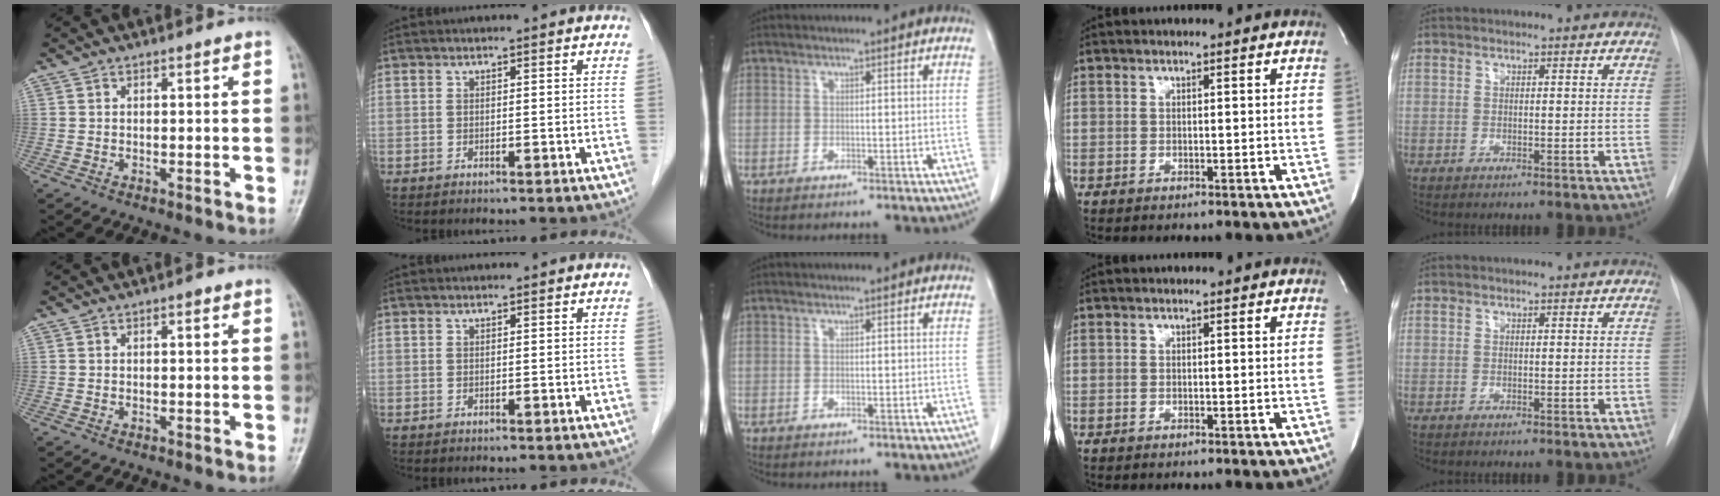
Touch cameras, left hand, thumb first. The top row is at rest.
{"thumb": {"total": 0.8, "force": [0.2, 0.3, 0.7], "torque": [-0.007, 0.002, 0.002]}}